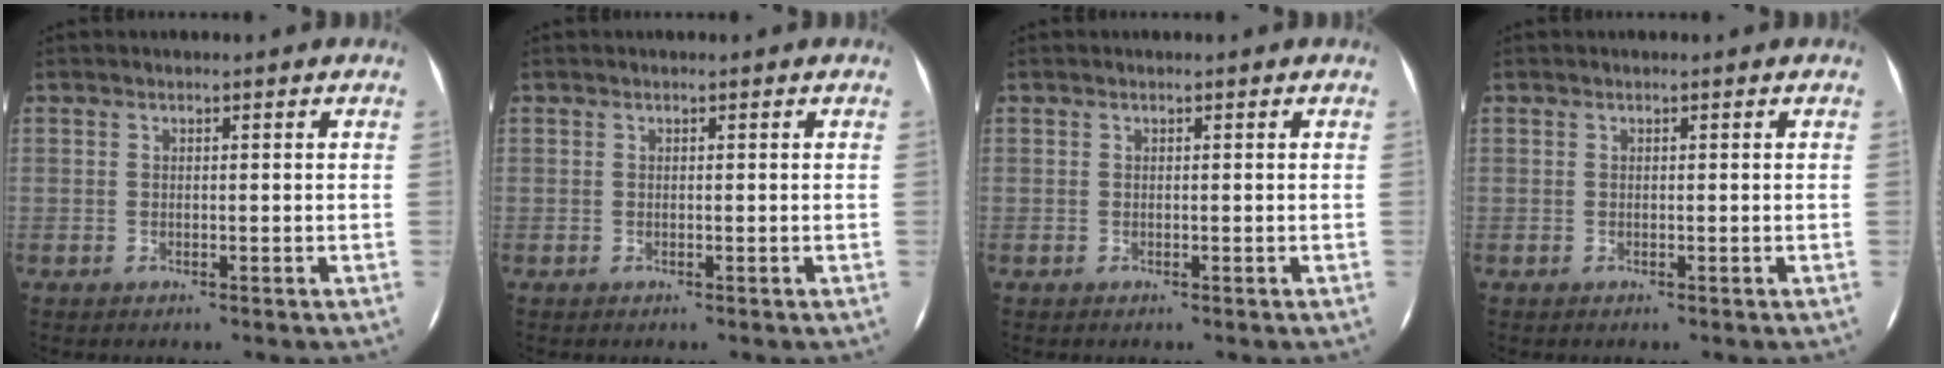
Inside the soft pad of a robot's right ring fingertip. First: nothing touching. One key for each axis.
{"total": 0.0}
{"total": 0.0}
{"total": 0.0}